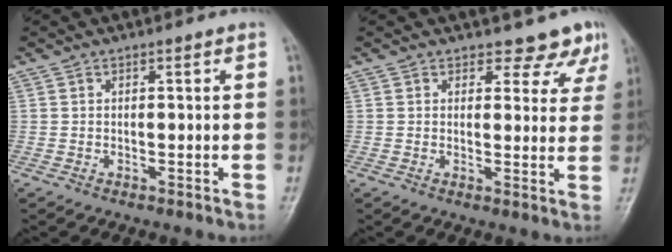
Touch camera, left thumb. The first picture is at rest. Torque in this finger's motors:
{"motor_torque": [-0.27, 0.30, -0.13, -0.11, 0.08]}